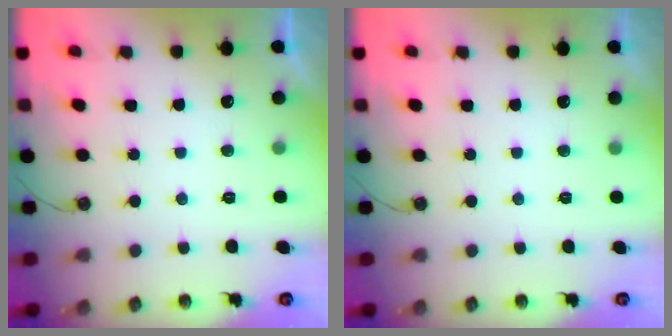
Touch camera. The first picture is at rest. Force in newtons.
{"total": 0.0}